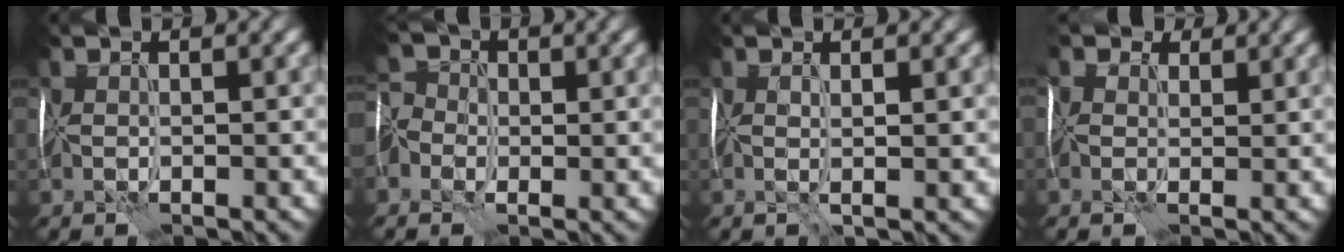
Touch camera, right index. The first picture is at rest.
{"total": 4.8, "force": [-1.8, 3.7, 2.5], "torque": [-0.066, -0.001, -0.037]}
{"total": 1.1, "force": [0.4, 0.1, 1.1], "torque": [-0.019, 0.001, 0.008]}
{"total": 3.5, "force": [1.7, 2.5, 1.8], "torque": [-0.050, 0.018, 0.011]}